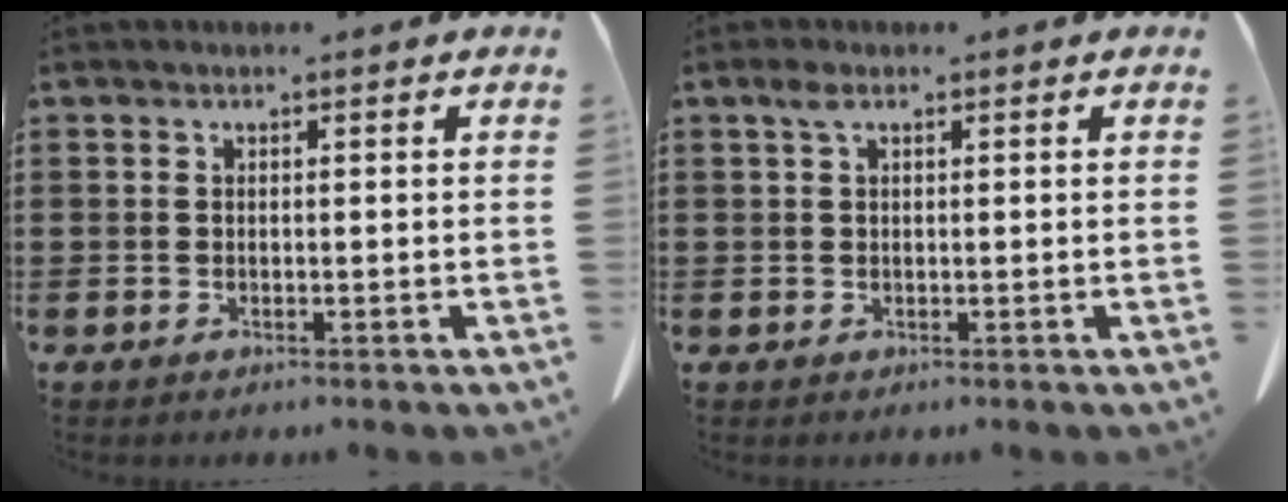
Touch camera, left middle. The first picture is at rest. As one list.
[{"total": 1.5, "force": [0.6, 0.7, 1.2], "torque": [-0.027, 0.005, 0.010]}]